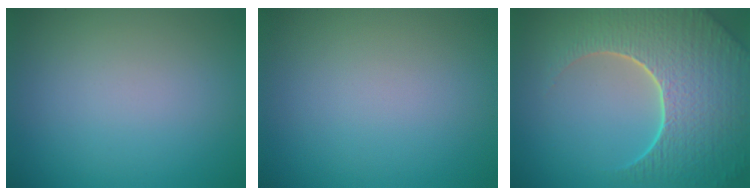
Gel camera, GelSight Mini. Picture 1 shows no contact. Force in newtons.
{"total": 0.0}
{"total": 8.9, "press": 6.1, "slide": 6.5}